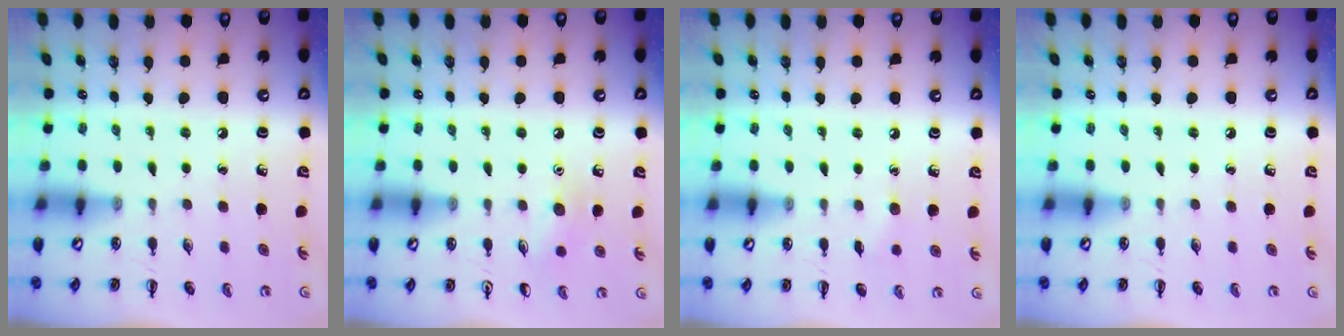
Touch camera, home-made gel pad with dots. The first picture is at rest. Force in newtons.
{"total": 7.1, "press": 6.9, "slide": 1.7}
{"total": 4.0, "press": 3.8, "slide": 1.0}
{"total": 0.0}